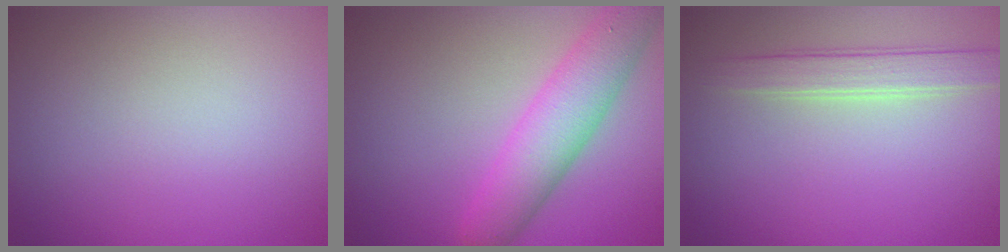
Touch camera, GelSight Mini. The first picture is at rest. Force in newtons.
{"total": 5.5, "press": 5.5, "slide": 0.3}
{"total": 2.6, "press": 2.6, "slide": 0.2}